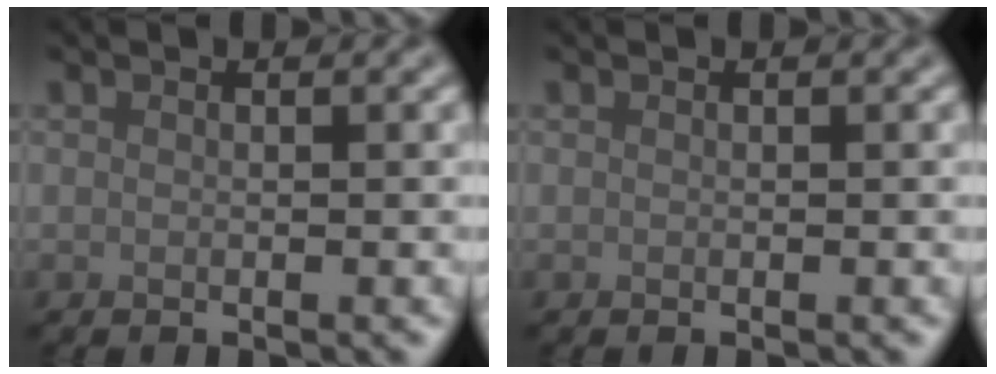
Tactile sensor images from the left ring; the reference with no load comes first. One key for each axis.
{"total": 0.0}